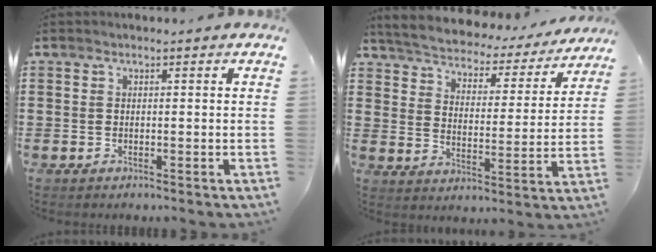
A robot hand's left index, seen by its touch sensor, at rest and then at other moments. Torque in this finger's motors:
{"motor_torque": [1.52, -0.62, 0.50, 0.14]}